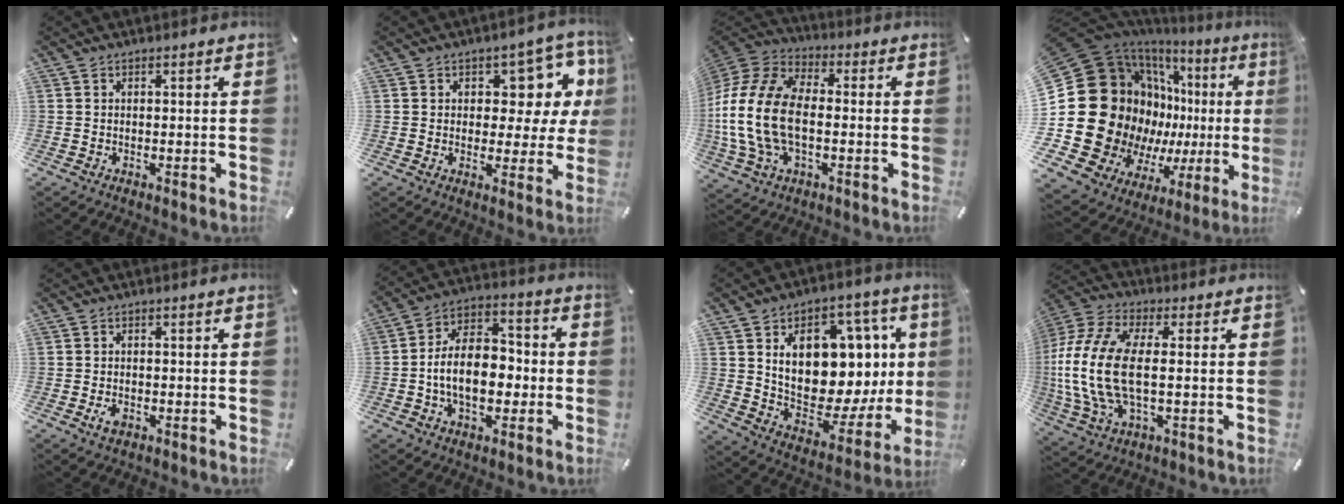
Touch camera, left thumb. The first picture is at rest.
{"total": 10.1, "force": [4.4, 6.7, 6.2], "torque": [-0.072, -0.033, 0.077]}
{"total": 19.0, "force": [-2.7, 12.8, 13.8], "torque": [-0.303, 0.022, -0.048]}
{"total": 30.9, "force": [-0.3, 22.5, 21.1], "torque": [-0.351, -0.078, 0.067]}
{"total": 2.5, "force": [-1.0, 1.6, 1.7], "torque": [-0.038, 0.002, -0.019]}
{"total": 13.3, "force": [-2.9, 8.9, 9.4], "torque": [-0.166, 0.012, -0.053]}
{"total": 19.3, "force": [5.4, 12.2, 14.0], "torque": [-0.198, -0.057, 0.093]}
{"total": 17.3, "force": [0.1, 8.7, 15.0], "torque": [-0.332, -0.011, 0.001]}